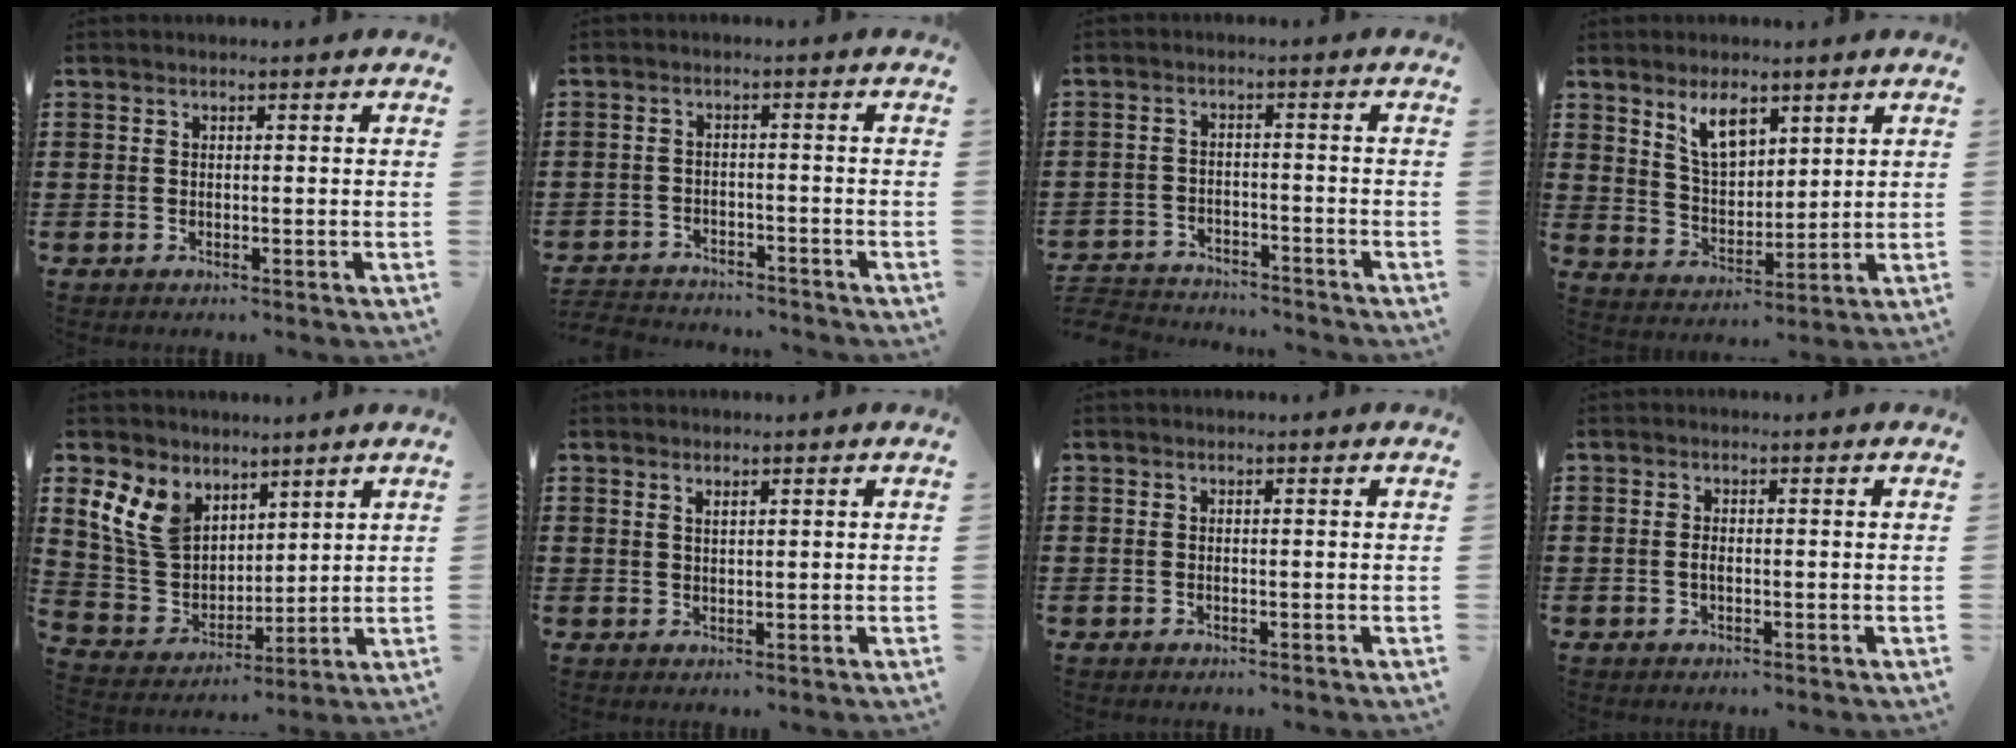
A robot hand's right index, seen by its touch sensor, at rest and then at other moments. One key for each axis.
{"total": 2.8, "fx": -2.8, "fy": 0.4, "fz": -0.3, "tx": -0.005, "ty": -0.001, "tz": -0.062}
{"total": 3.7, "fx": -3.6, "fy": 0.6, "fz": -0.1, "tx": -0.012, "ty": -0.002, "tz": -0.080}
{"total": 6.7, "fx": 4.1, "fy": 3.4, "fz": 4.0, "tx": -0.077, "ty": -0.001, "tz": 0.072}
{"total": 9.0, "fx": 4.9, "fy": 6.7, "fz": 3.3, "tx": -0.110, "ty": -0.011, "tz": 0.098}
{"total": 1.0, "fx": 0.8, "fy": 0.3, "fz": 0.5, "tx": -0.010, "ty": 0.001, "tz": 0.015}
{"total": 0.0}
{"total": 1.0, "fx": -0.2, "fy": 0.5, "fz": 0.9, "tx": -0.018, "ty": 0.000, "tz": -0.004}